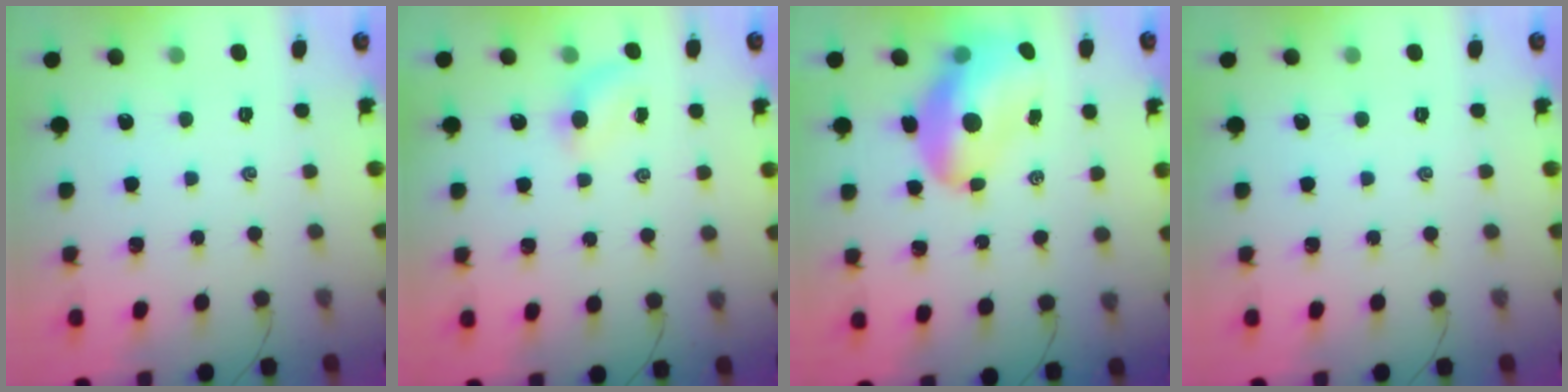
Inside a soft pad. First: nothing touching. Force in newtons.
{"total": 4.5, "press": 4.3, "slide": 1.3}
{"total": 13.8, "press": 13.3, "slide": 3.8}
{"total": 0.0}